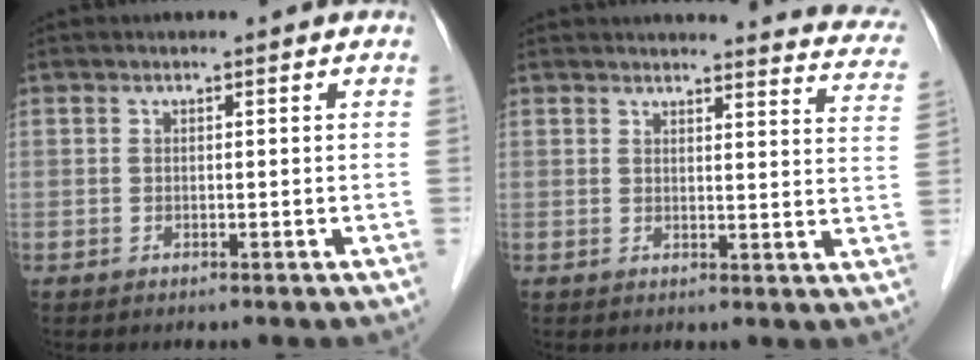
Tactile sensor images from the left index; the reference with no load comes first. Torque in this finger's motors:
{"motor_torque": [-0.65, -1.03, 0.38, 0.08]}